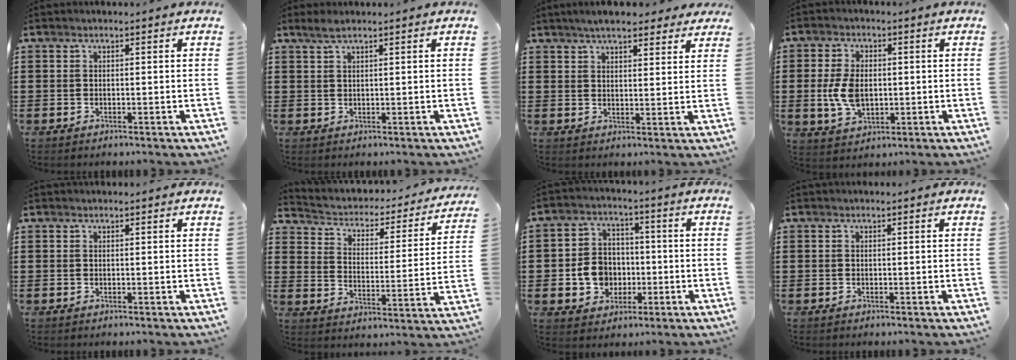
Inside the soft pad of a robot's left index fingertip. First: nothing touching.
{"total": 1.8, "force": [1.2, 0.0, 1.3], "torque": [-0.027, 0.001, 0.022]}
{"total": 5.3, "force": [4.5, 1.2, 2.5], "torque": [-0.059, -0.002, 0.083]}
{"total": 6.7, "force": [0.0, 4.2, 5.2], "torque": [-0.129, 0.001, -0.007]}
{"total": 0.0}
{"total": 2.1, "force": [1.5, 1.3, 0.8], "torque": [-0.031, -0.020, 0.015]}
{"total": 7.0, "force": [-1.2, 6.2, 3.1], "torque": [-0.085, 0.014, -0.023]}
{"total": 0.0}